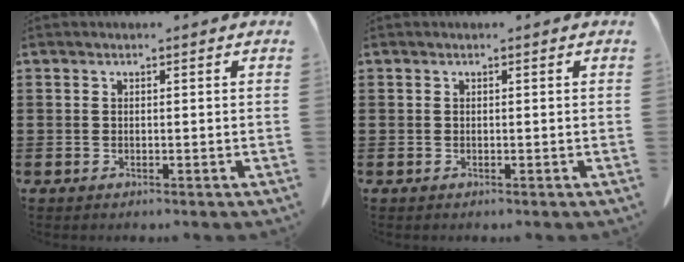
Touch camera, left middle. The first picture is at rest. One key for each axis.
{"total": 0.0}